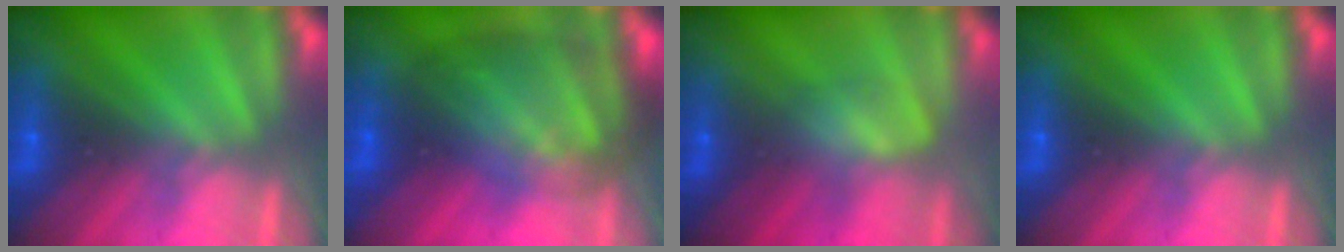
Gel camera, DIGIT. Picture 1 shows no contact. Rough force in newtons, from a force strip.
{"total": 6.9}
{"total": 2.9}
{"total": 0.0}